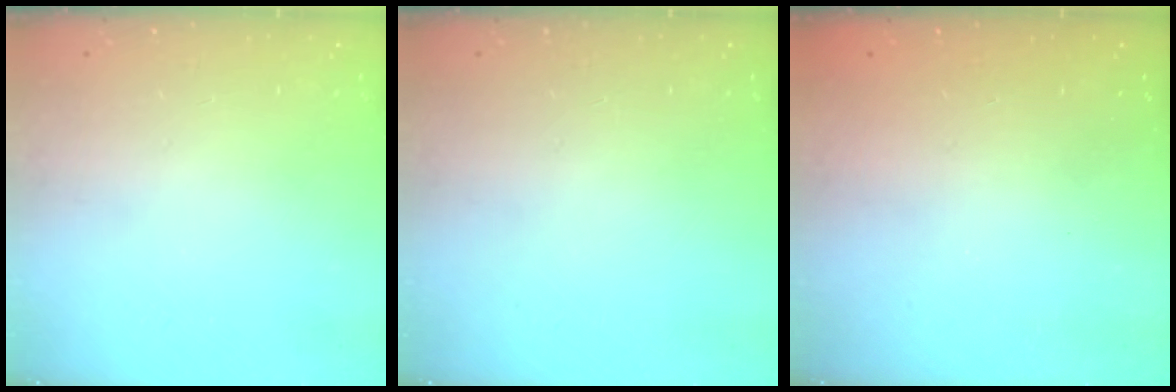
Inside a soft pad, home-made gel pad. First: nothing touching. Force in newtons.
{"total": 0.0}
{"total": 2.6, "press": 2.4, "slide": 0.8}